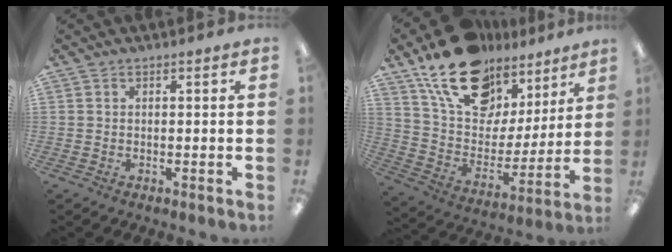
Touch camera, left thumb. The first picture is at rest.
{"total": 20.0, "force": [14.2, 11.2, 8.6], "torque": [-0.159, -0.083, 0.258]}